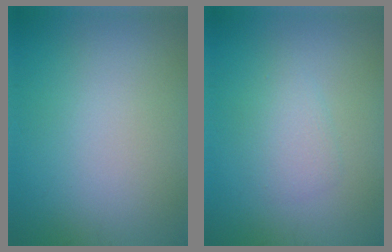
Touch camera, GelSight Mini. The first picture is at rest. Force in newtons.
{"total": 1.8, "press": 1.8, "slide": 0.0}